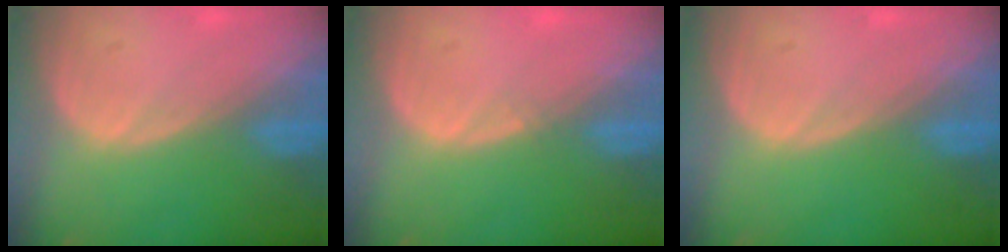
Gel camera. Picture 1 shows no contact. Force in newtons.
{"total": 0.6, "press": 0.5, "slide": 0.4}
{"total": 0.0}